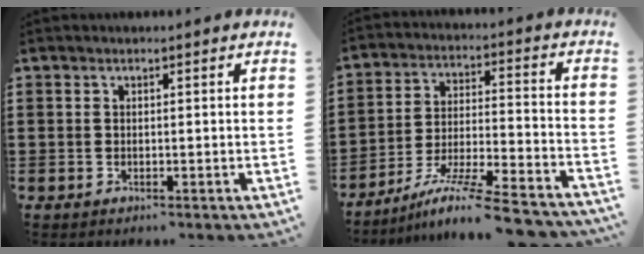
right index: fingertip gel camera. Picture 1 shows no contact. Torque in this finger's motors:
{"motor_torque": [2.14, 0.00, -0.02, 0.00]}